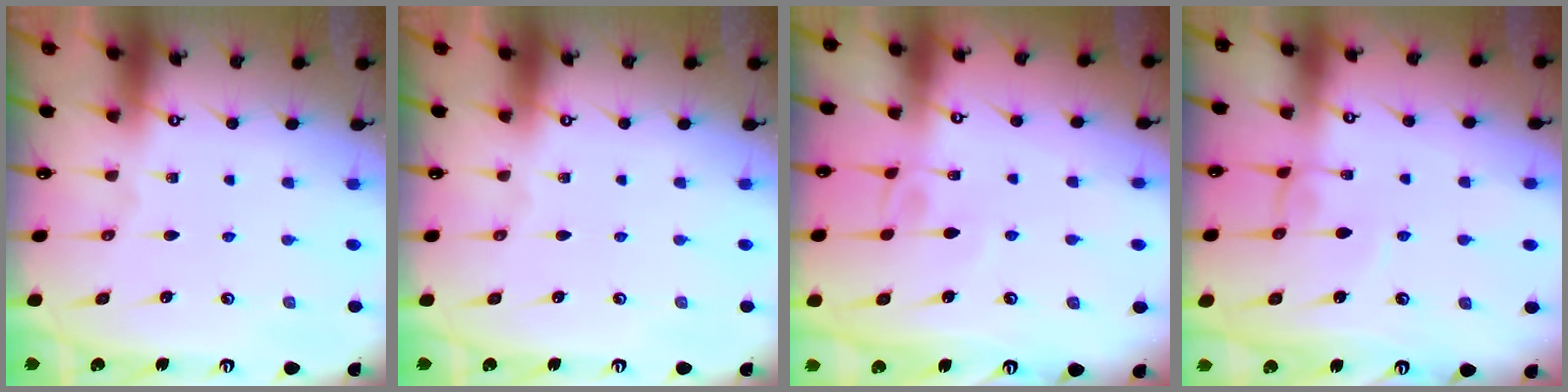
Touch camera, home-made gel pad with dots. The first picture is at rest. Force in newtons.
{"total": 0.0}
{"total": 4.3, "press": 4.3, "slide": 0.2}
{"total": 1.5, "press": 1.4, "slide": 0.3}